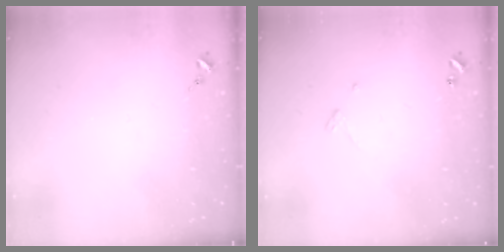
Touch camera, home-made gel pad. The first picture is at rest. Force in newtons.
{"total": 2.4, "press": 2.4, "slide": 0.2}